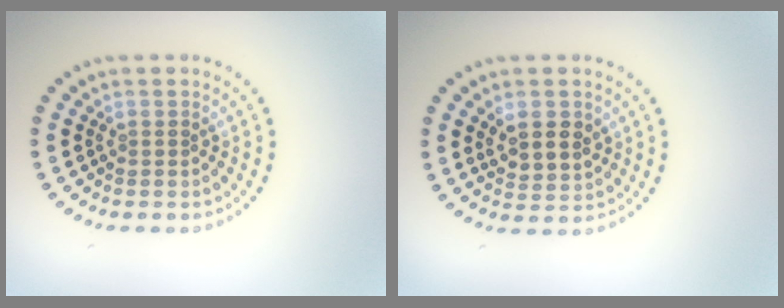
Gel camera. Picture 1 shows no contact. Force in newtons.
{"total": 3.0, "press": 2.9, "slide": 0.9}